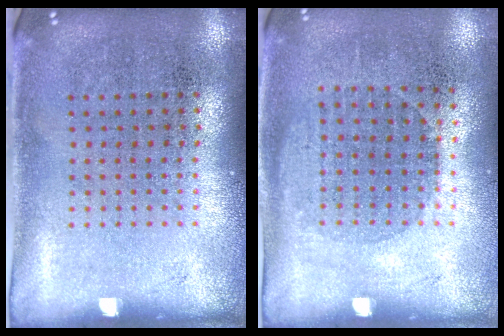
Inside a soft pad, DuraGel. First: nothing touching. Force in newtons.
{"total": 1.0, "press": 0.9, "slide": 0.4}